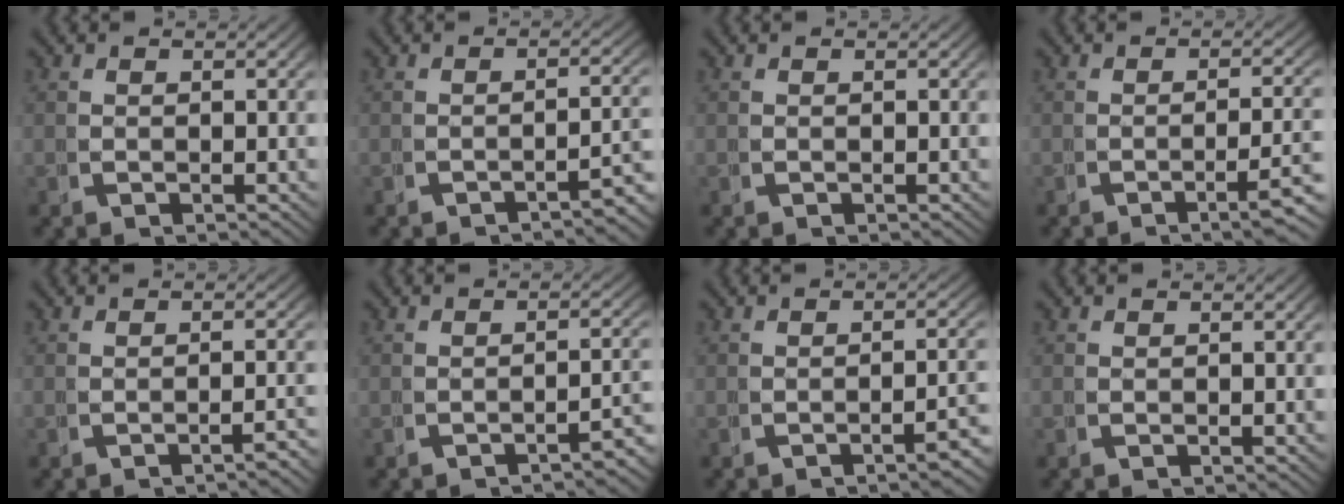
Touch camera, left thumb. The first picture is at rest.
{"total": 3.7, "force": [-2.7, 0.5, 2.5], "torque": [-0.029, 0.002, -0.037]}
{"total": 0.0}
{"total": 3.7, "force": [-1.7, 0.3, 3.2], "torque": [-0.039, 0.006, -0.028]}
{"total": 1.7, "force": [-1.4, -0.2, 1.0], "torque": [-0.017, 0.006, -0.022]}
{"total": 3.4, "force": [-2.6, 0.5, 2.1], "torque": [-0.025, 0.002, -0.035]}
{"total": 2.8, "force": [-1.9, 0.2, 2.1], "torque": [-0.026, 0.005, -0.026]}
{"total": 1.1, "force": [0.4, -0.8, -0.6], "torque": [0.018, 0.001, 0.007]}